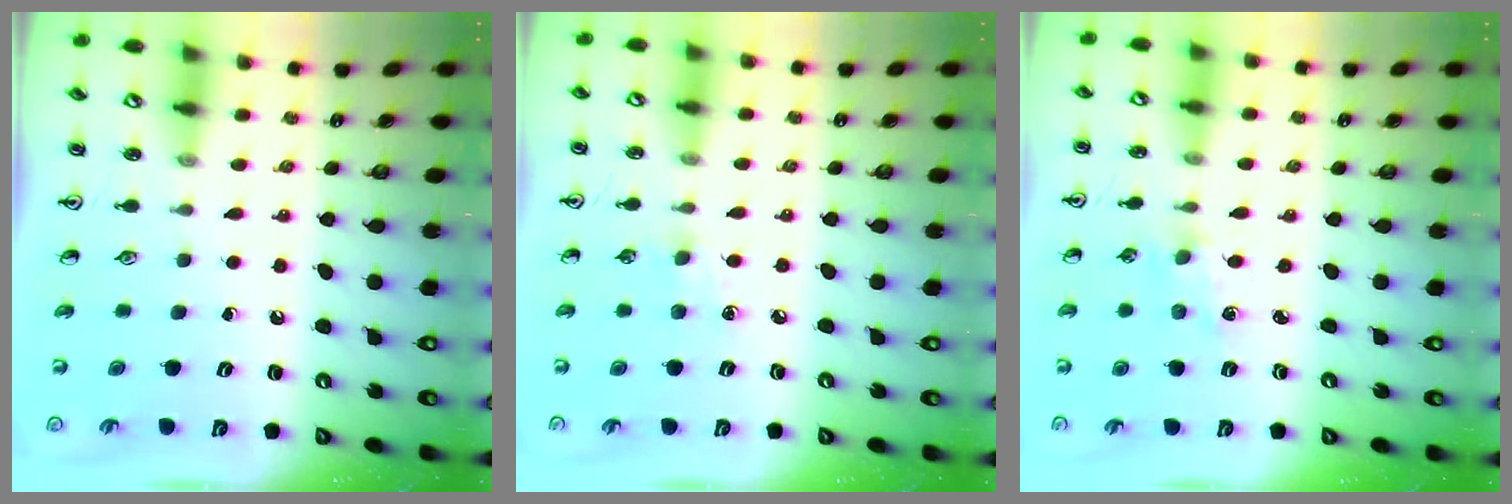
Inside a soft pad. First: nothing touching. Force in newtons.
{"total": 5.4, "press": 5.3, "slide": 0.7}
{"total": 1.6, "press": 1.6, "slide": 0.4}